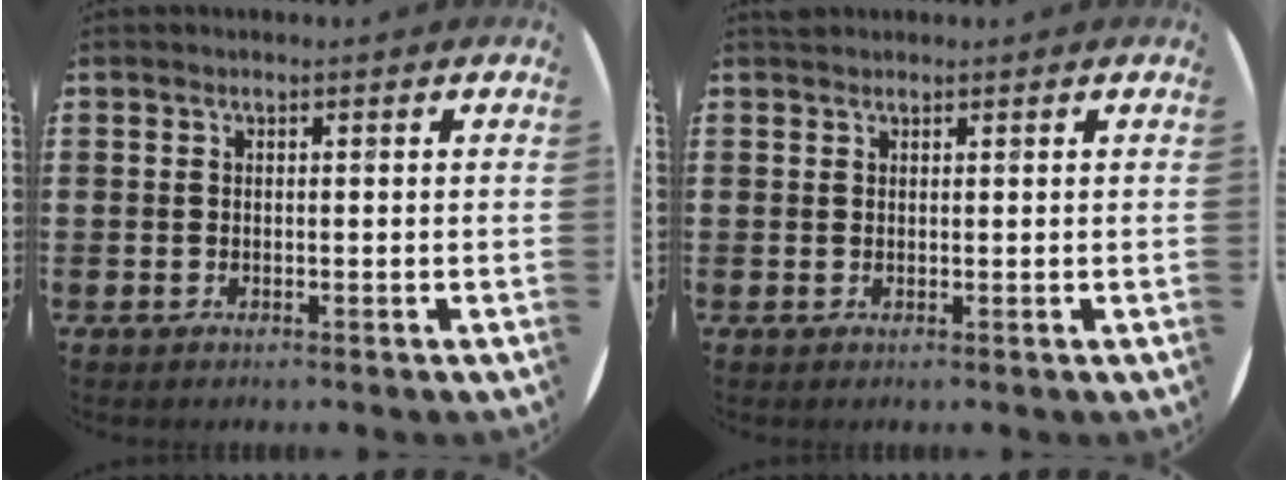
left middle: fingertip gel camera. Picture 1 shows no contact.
{"total": 0.6, "force": [0.6, 0.2, -0.1], "torque": [0.002, 0.003, 0.012]}